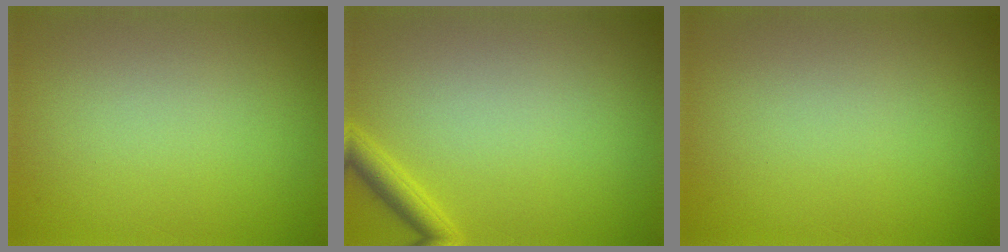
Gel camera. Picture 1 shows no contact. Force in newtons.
{"total": 1.7, "press": 1.7, "slide": 0.1}
{"total": 0.0}